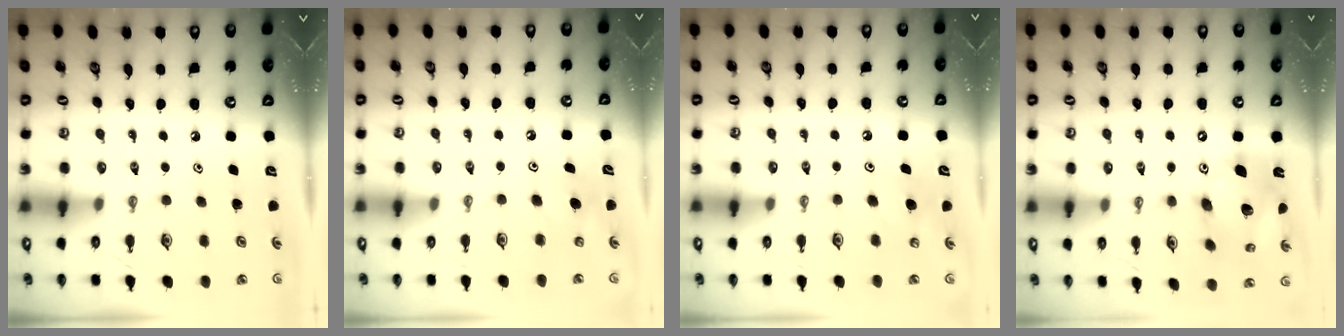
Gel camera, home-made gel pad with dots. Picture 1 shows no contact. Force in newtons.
{"total": 4.9, "press": 4.8, "slide": 0.9}
{"total": 5.4, "press": 5.4, "slide": 0.5}
{"total": 15.7, "press": 15.6, "slide": 2.3}